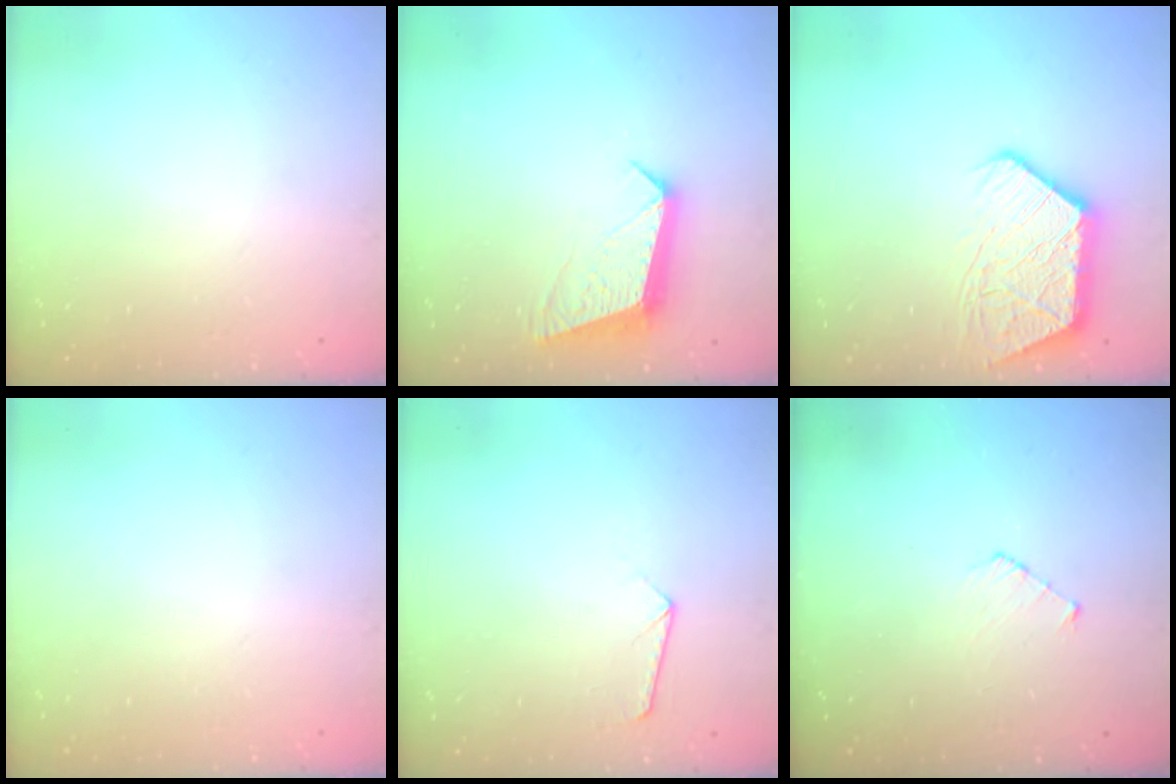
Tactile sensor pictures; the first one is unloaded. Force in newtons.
{"total": 10.4, "press": 10.4, "slide": 0.3}
{"total": 12.8, "press": 12.7, "slide": 1.2}
{"total": 0.0}
{"total": 8.9, "press": 8.8, "slide": 0.5}
{"total": 3.9, "press": 3.9, "slide": 0.4}